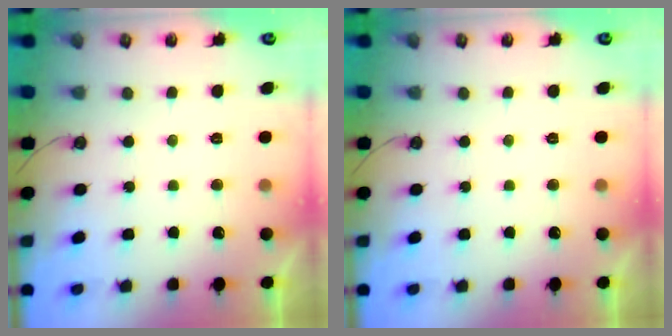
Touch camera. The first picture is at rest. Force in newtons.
{"total": 0.0}